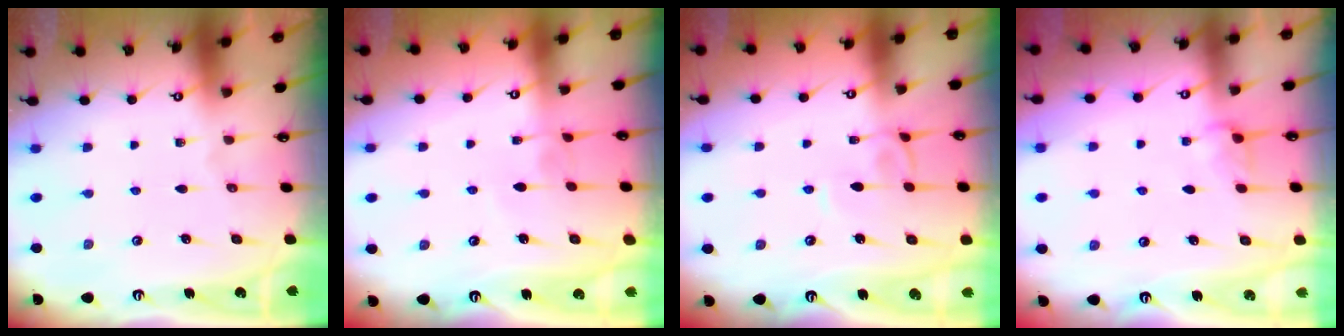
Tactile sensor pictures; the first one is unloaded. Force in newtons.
{"total": 3.3, "press": 3.3, "slide": 0.2}
{"total": 2.8, "press": 2.8, "slide": 0.2}
{"total": 2.8, "press": 2.8, "slide": 0.4}